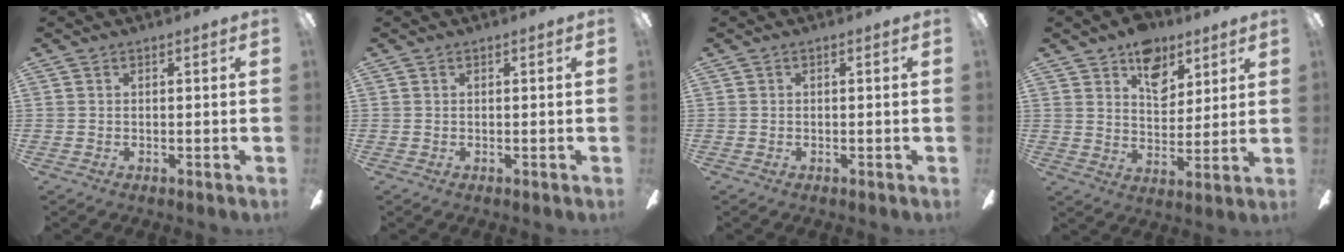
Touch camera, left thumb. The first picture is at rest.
{"total": 0.0}
{"total": 0.0}
{"total": 13.1, "force": [8.5, 8.6, 5.1], "torque": [-0.065, -0.052, 0.157]}